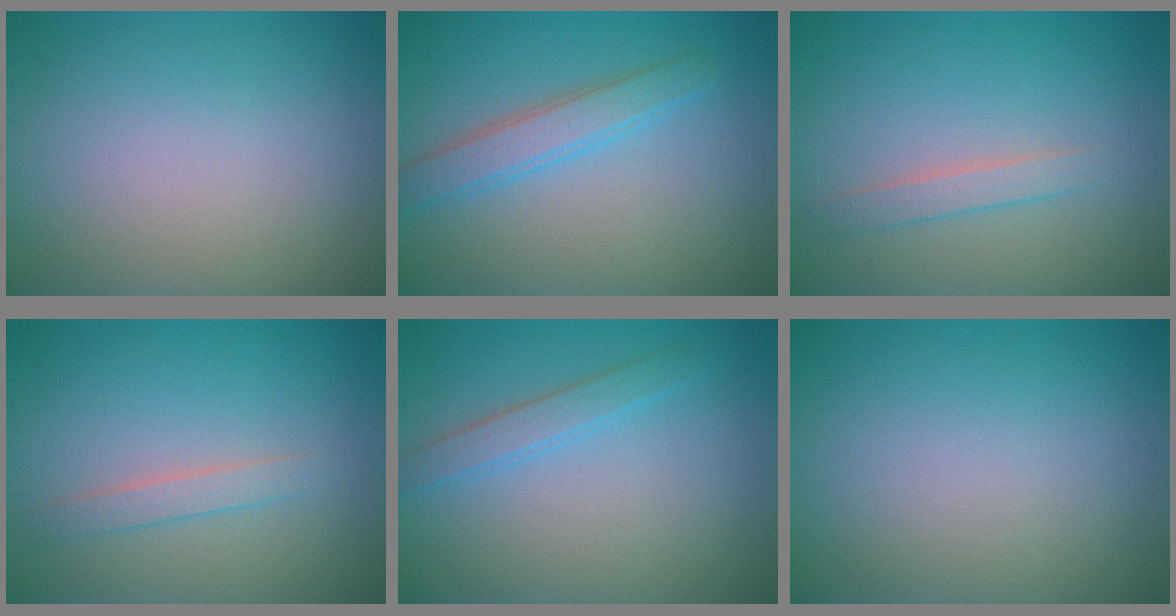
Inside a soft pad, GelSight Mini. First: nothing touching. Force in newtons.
{"total": 2.9, "press": 2.9, "slide": 0.1}
{"total": 1.5, "press": 1.5, "slide": 0.0}
{"total": 1.5, "press": 1.5, "slide": 0.1}
{"total": 1.8, "press": 1.8, "slide": 0.1}
{"total": 0.0}